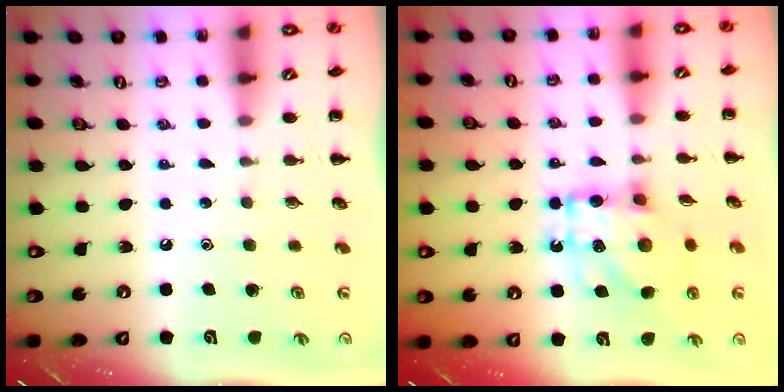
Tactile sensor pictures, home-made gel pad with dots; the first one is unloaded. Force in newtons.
{"total": 12.7, "press": 12.6, "slide": 1.5}